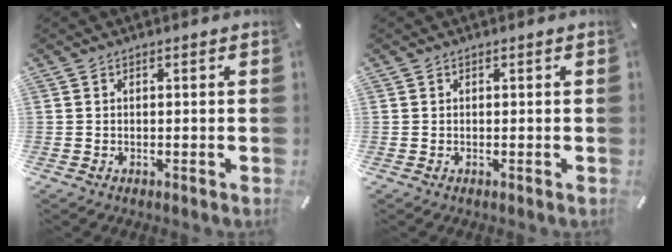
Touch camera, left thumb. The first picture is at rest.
{"total": 0.0}